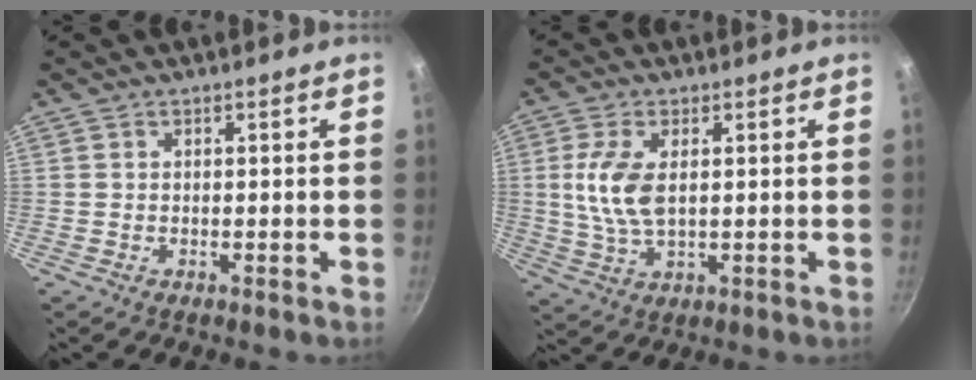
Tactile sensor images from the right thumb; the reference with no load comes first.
{"total": 8.6, "force": [1.2, 4.2, 7.4], "torque": [-0.152, -0.002, 0.024]}